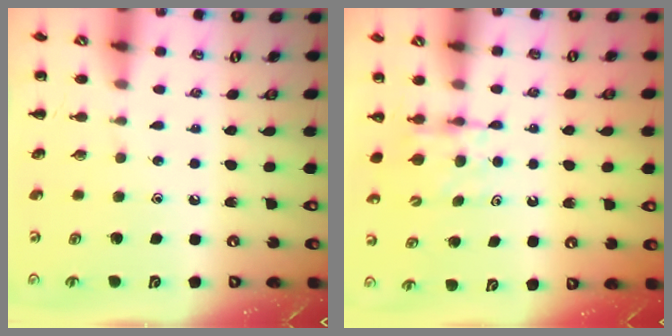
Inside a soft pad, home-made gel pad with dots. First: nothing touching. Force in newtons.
{"total": 5.3, "press": 5.3, "slide": 0.3}